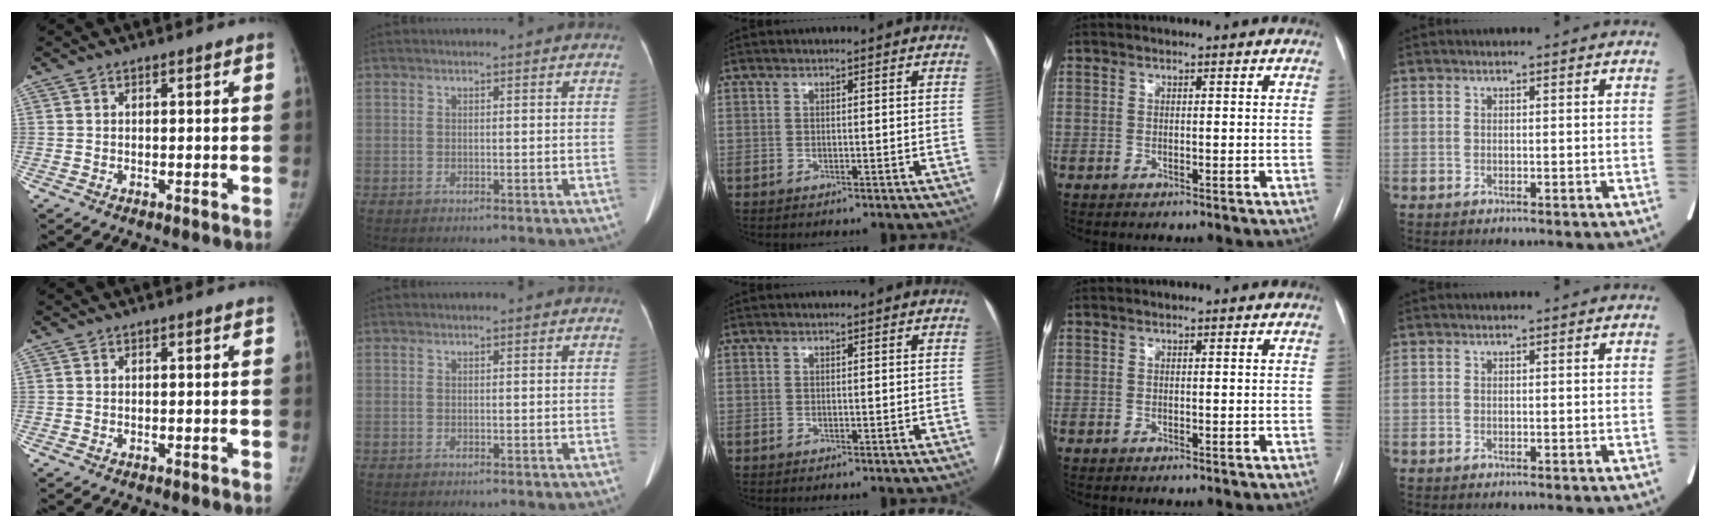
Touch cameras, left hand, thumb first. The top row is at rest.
{}